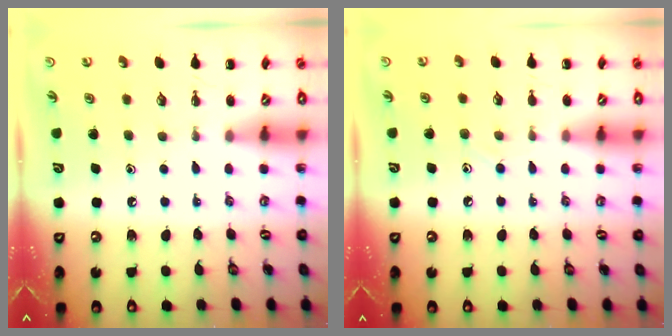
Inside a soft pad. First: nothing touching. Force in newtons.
{"total": 5.2, "press": 5.0, "slide": 1.6}